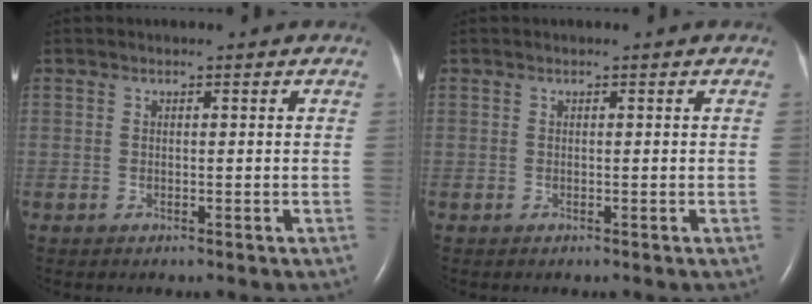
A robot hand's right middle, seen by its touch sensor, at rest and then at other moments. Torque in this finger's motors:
{"motor_torque": [0.19, -0.13, 0.06, 0.01]}